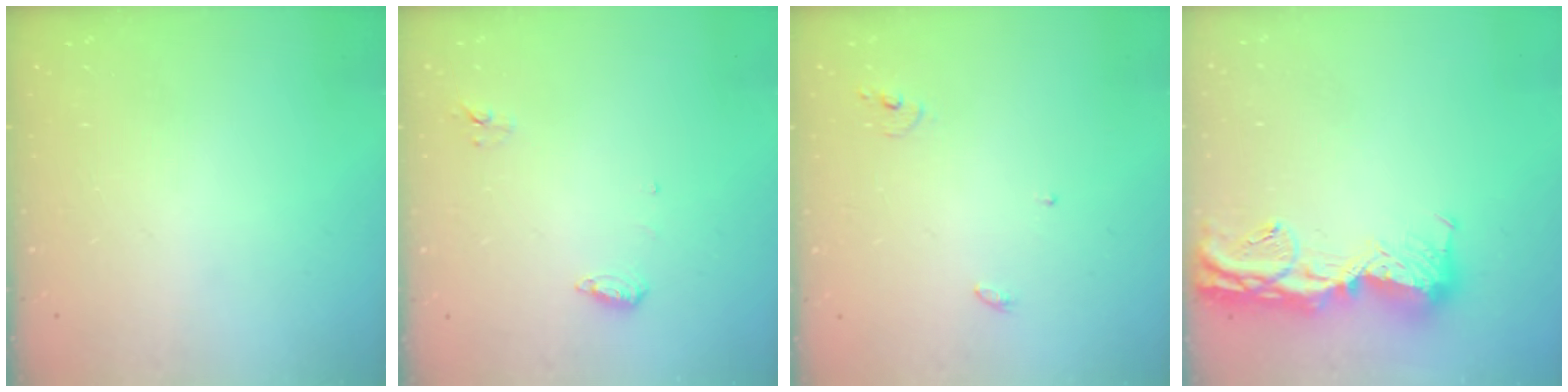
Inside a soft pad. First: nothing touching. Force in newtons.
{"total": 5.3, "press": 5.1, "slide": 1.3}
{"total": 3.8, "press": 3.7, "slide": 0.2}
{"total": 15.2, "press": 15.2, "slide": 1.3}